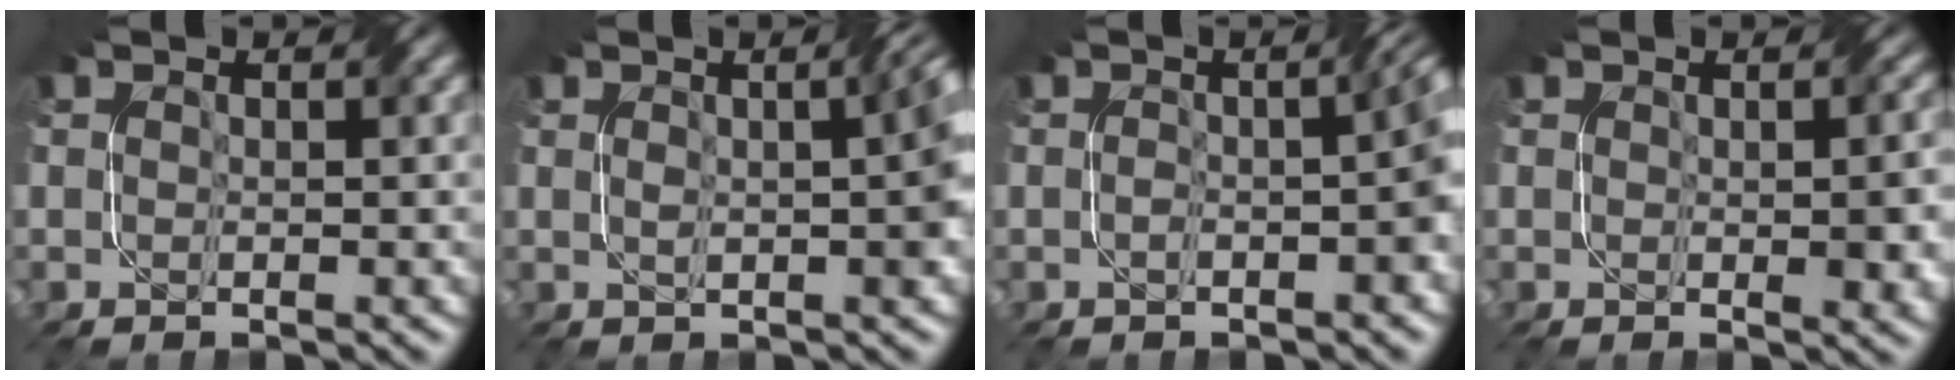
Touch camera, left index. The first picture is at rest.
{"total": 4.6, "force": [0.4, 1.3, 4.4], "torque": [-0.048, 0.012, 0.006]}
{"total": 4.2, "force": [-0.7, 1.1, 3.9], "torque": [-0.052, 0.009, -0.013]}
{"total": 3.3, "force": [-0.1, 0.8, 3.3], "torque": [-0.038, 0.005, 0.003]}